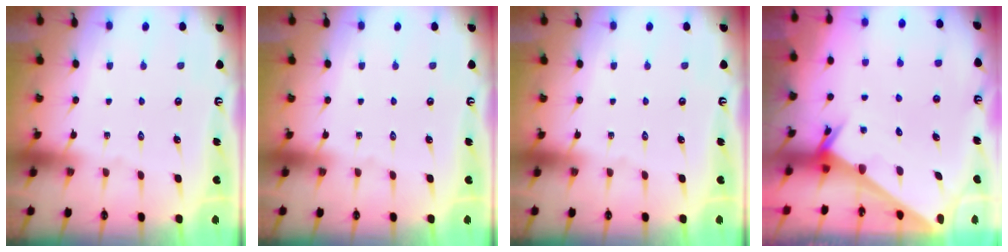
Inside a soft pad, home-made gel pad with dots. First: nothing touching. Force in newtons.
{"total": 0.0}
{"total": 0.0}
{"total": 2.0, "press": 2.0, "slide": 0.1}